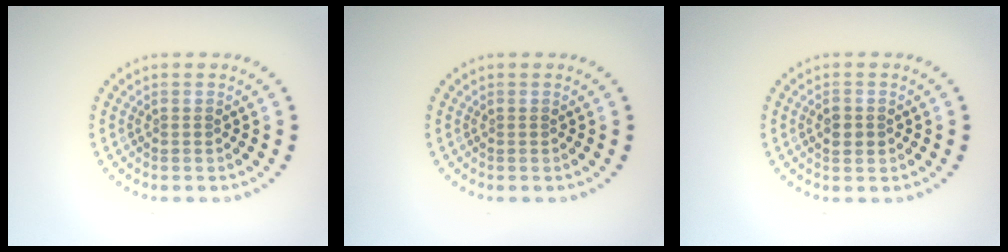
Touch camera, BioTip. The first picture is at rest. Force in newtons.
{"total": 0.0}
{"total": 1.9, "press": 1.9, "slide": 0.1}